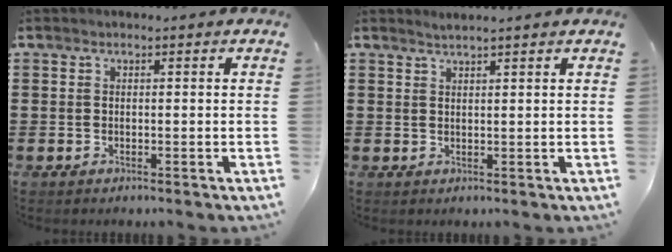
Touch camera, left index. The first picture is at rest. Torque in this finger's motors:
{"motor_torque": [-0.87, 0.90, -0.51, -0.10]}